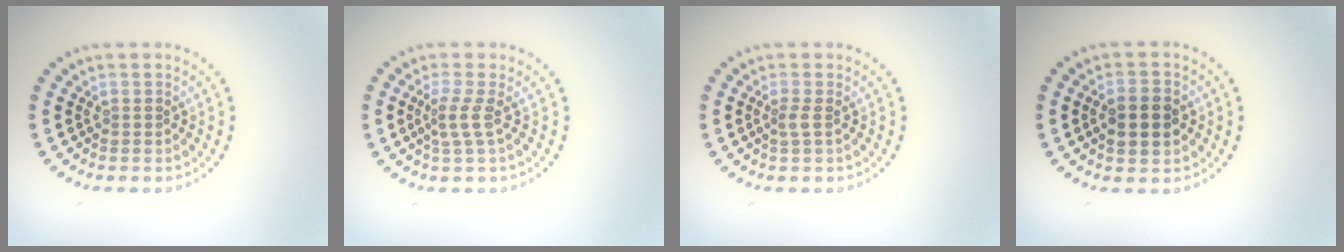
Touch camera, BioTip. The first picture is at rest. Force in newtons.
{"total": 2.0, "press": 1.3, "slide": 1.5}
{"total": 0.9, "press": 0.7, "slide": 0.6}
{"total": 3.8, "press": 3.8, "slide": 0.3}